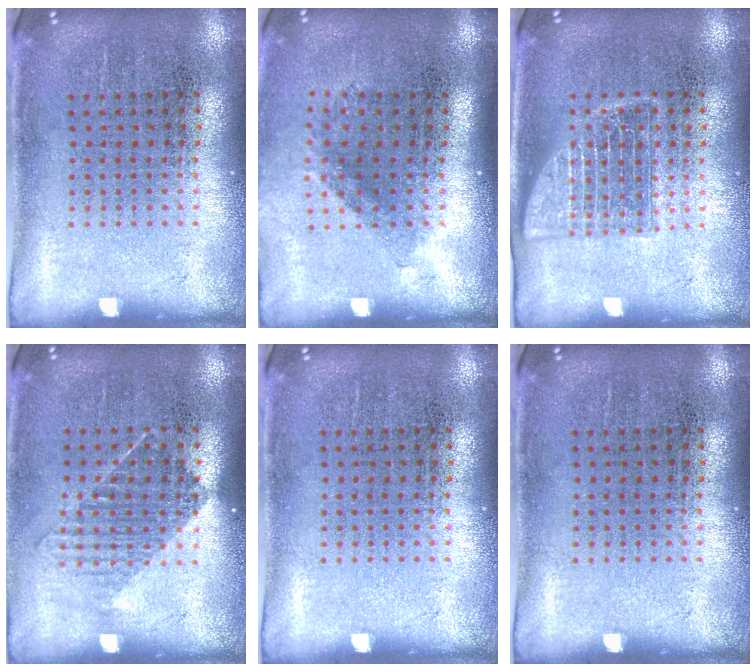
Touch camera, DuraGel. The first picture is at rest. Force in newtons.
{"total": 1.2, "press": 0.9, "slide": 0.8}
{"total": 2.5, "press": 2.5, "slide": 0.4}
{"total": 1.2, "press": 1.0, "slide": 0.7}
{"total": 0.0}
{"total": 0.0}